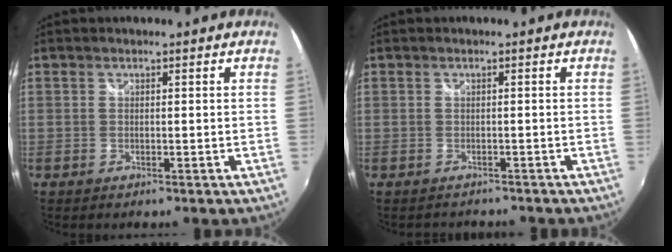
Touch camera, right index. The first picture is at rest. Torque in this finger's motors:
{"motor_torque": [-0.77, -0.49, -0.59, -0.15]}